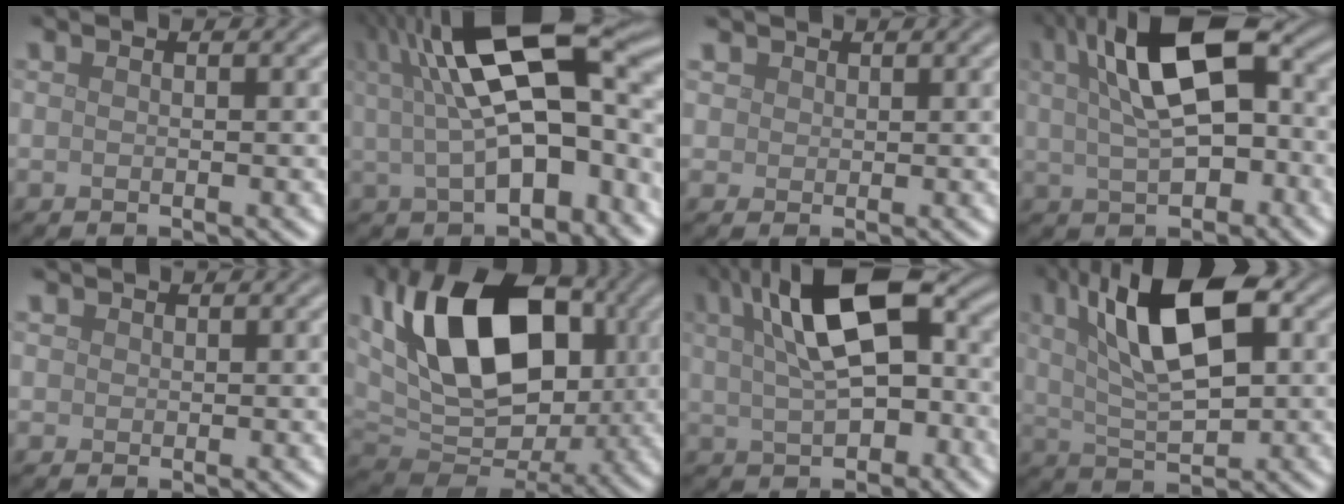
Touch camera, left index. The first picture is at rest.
{"total": 13.7, "force": [2.2, 6.2, 12.0], "torque": [-0.189, 0.007, 0.037]}
{"total": 2.2, "force": [1.3, 1.7, 0.6], "torque": [-0.019, -0.003, 0.027]}
{"total": 10.2, "force": [2.1, 5.1, 8.6], "torque": [-0.153, 0.018, 0.029]}
{"total": 1.1, "force": [0.6, 0.9, 0.1], "torque": [0.000, -0.002, 0.009]}
{"total": 13.9, "force": [3.2, 8.9, 10.2], "torque": [-0.160, 0.010, 0.047]}
{"total": 10.2, "force": [2.1, 5.1, 8.6], "torque": [-0.152, 0.016, 0.031]}
{"total": 10.3, "force": [3.0, 4.3, 8.9], "torque": [-0.149, 0.014, 0.040]}